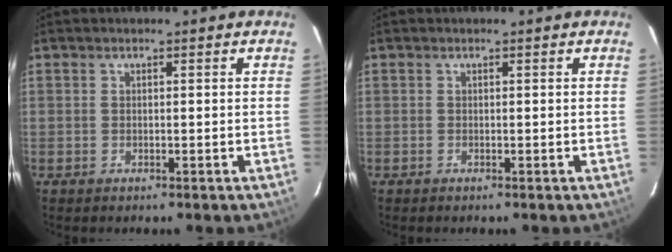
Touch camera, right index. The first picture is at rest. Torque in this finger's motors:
{"motor_torque": [-0.03, 0.00, 0.03, 0.01]}